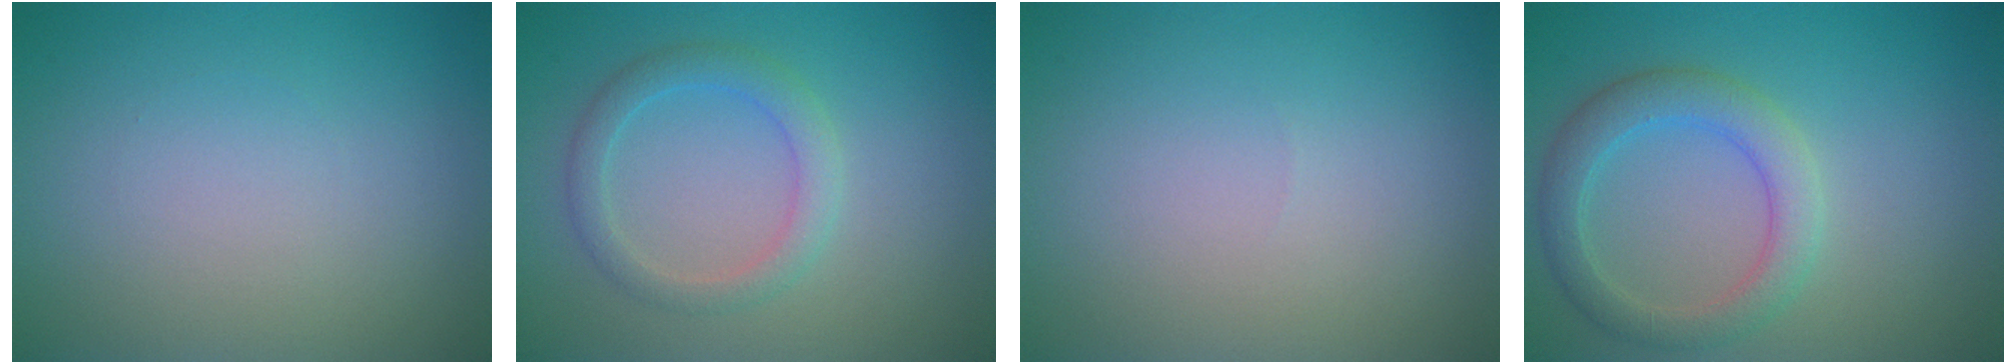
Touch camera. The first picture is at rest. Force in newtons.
{"total": 2.6, "press": 2.6, "slide": 0.4}
{"total": 0.0}
{"total": 3.8, "press": 3.8, "slide": 0.1}